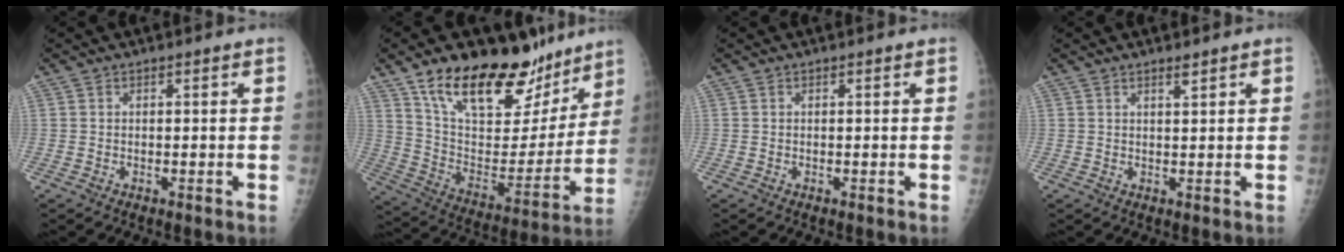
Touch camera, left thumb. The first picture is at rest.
{"total": 26.0, "force": [18.0, 11.9, 14.5], "torque": [-0.180, -0.075, 0.296]}
{"total": 0.0}
{"total": 1.3, "force": [1.0, 0.2, 0.8], "torque": [-0.010, -0.009, 0.019]}